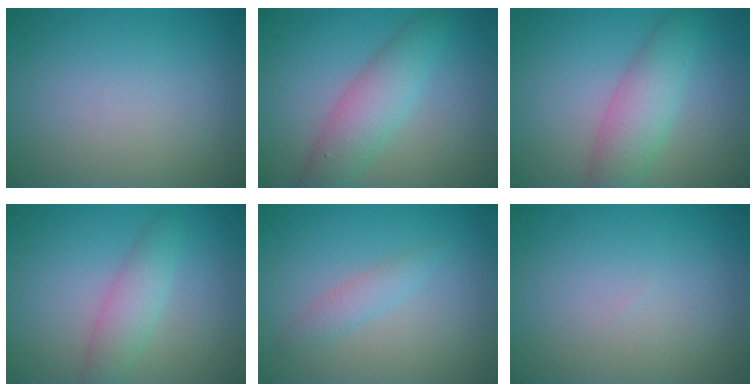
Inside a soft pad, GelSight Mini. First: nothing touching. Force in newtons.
{"total": 4.5, "press": 4.5, "slide": 0.1}
{"total": 4.7, "press": 4.7, "slide": 0.1}
{"total": 2.9, "press": 2.9, "slide": 0.0}
{"total": 1.6, "press": 1.6, "slide": 0.0}
{"total": 0.0}